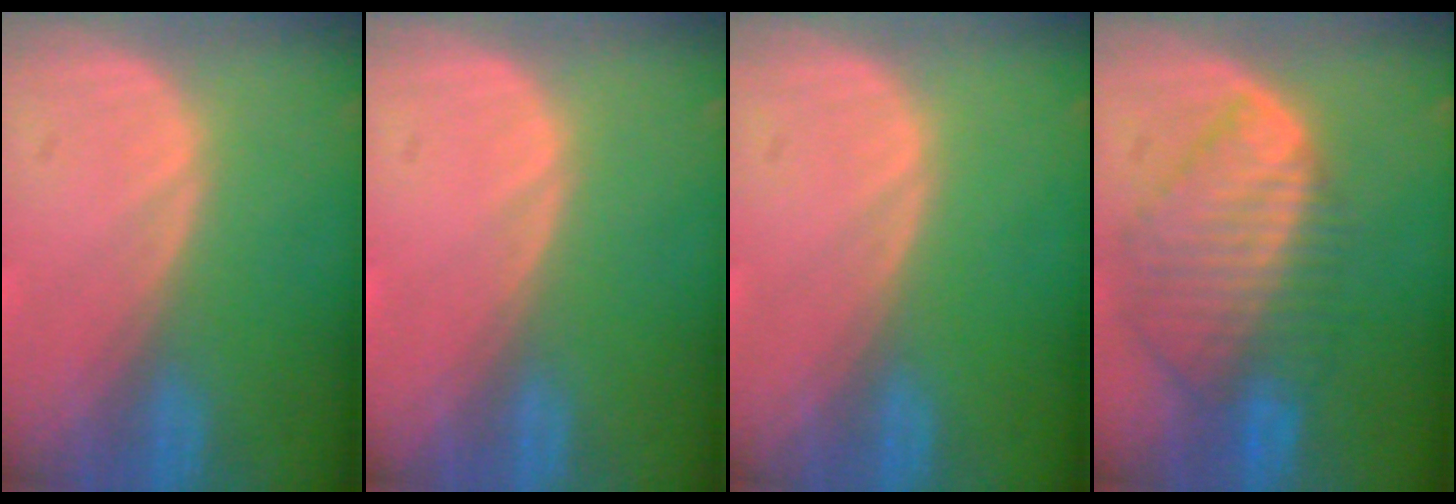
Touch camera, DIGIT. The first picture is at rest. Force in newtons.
{"total": 0.7, "press": 0.1, "slide": 0.7}
{"total": 0.0}
{"total": 8.7, "press": 7.7, "slide": 4.1}